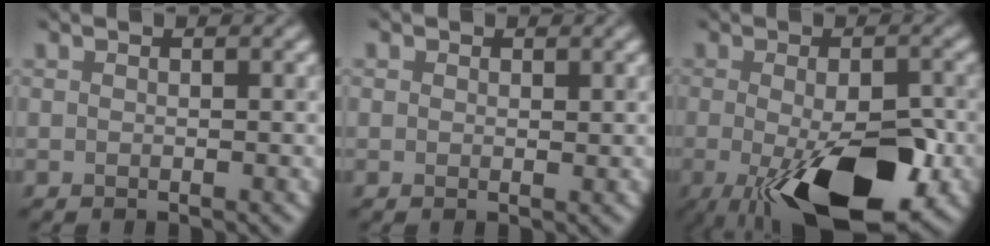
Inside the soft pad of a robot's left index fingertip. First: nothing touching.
{"total": 0.6, "force": [-0.3, 0.0, -0.4], "torque": [0.004, 0.000, 0.005]}
{"total": 12.5, "force": [-4.8, 4.6, 10.6], "torque": [-0.151, -0.012, -0.068]}